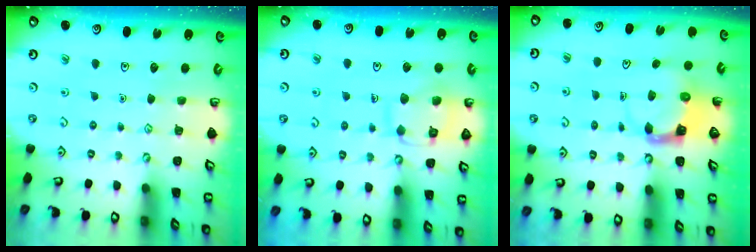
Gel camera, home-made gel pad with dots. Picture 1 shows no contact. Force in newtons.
{"total": 11.8, "press": 11.7, "slide": 0.9}
{"total": 3.5, "press": 3.5, "slide": 0.4}